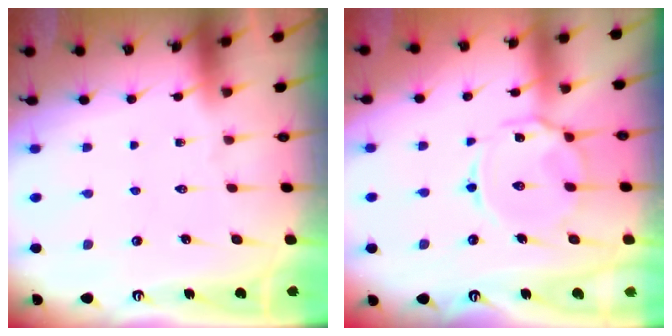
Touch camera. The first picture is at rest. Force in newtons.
{"total": 10.5, "press": 10.4, "slide": 0.9}